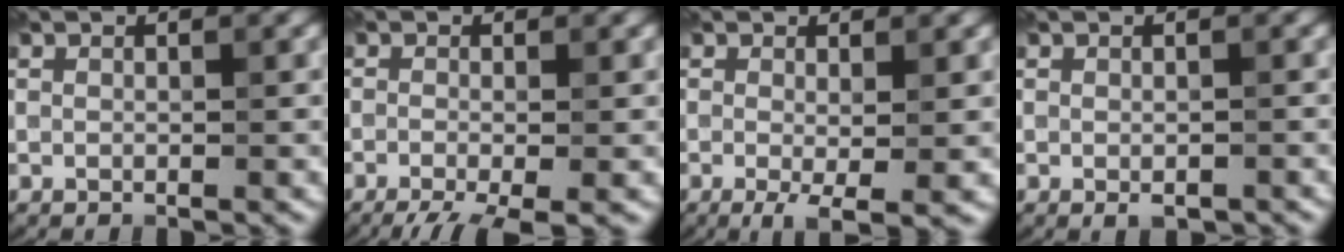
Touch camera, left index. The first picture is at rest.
{"total": 5.5, "force": [-3.0, 1.7, 4.3], "torque": [-0.059, -0.012, -0.048]}
{"total": 3.4, "force": [-0.7, 0.6, 3.3], "torque": [-0.056, -0.014, -0.011]}
{"total": 1.3, "force": [-0.6, 0.6, 1.0], "torque": [-0.014, -0.006, -0.006]}